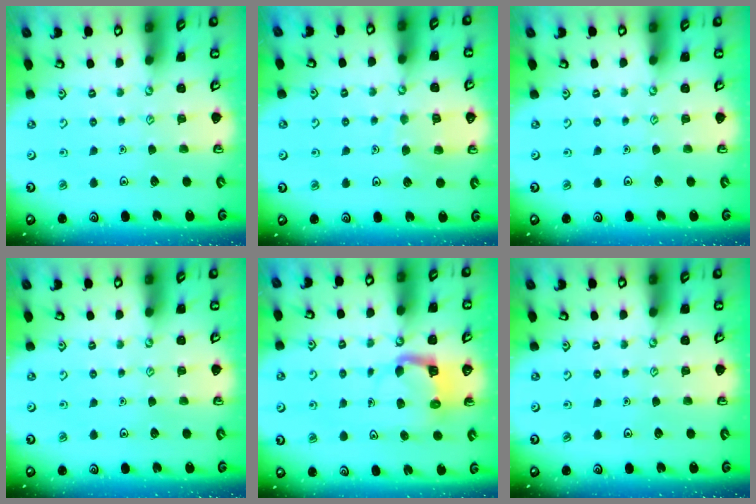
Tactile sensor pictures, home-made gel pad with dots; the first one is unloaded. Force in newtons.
{"total": 7.0, "press": 7.0, "slide": 0.5}
{"total": 0.0}
{"total": 0.0}
{"total": 5.0, "press": 5.0, "slide": 0.4}
{"total": 0.0}